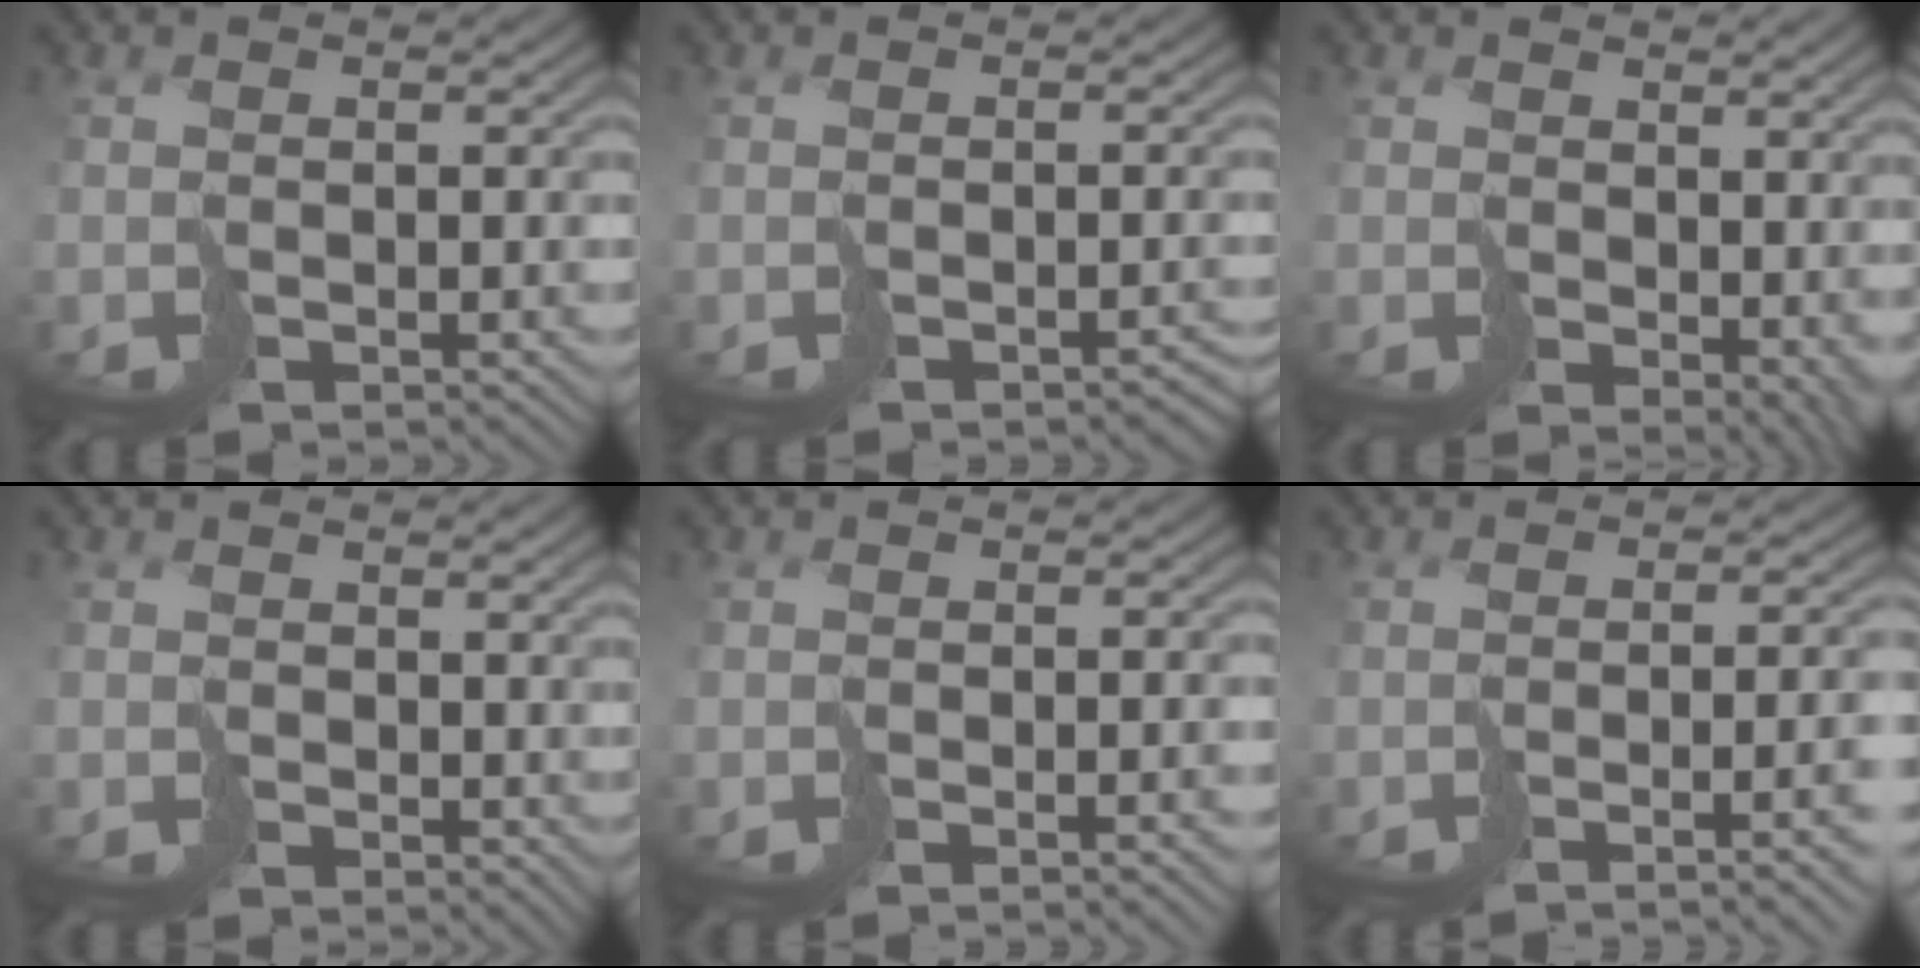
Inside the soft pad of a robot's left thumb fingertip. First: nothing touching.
{"total": 1.5, "force": [-1.2, 0.4, 0.8], "torque": [-0.008, 0.001, -0.016]}
{"total": 5.4, "force": [0.5, 3.7, 3.9], "torque": [-0.061, -0.021, 0.021]}
{"total": 2.0, "force": [1.0, 1.4, 1.0], "torque": [-0.022, -0.004, 0.017]}
{"total": 2.2, "force": [-0.8, 0.2, 2.1], "torque": [-0.028, 0.002, -0.017]}
{"total": 6.9, "force": [-2.5, 1.7, 6.2], "torque": [-0.071, -0.008, -0.034]}